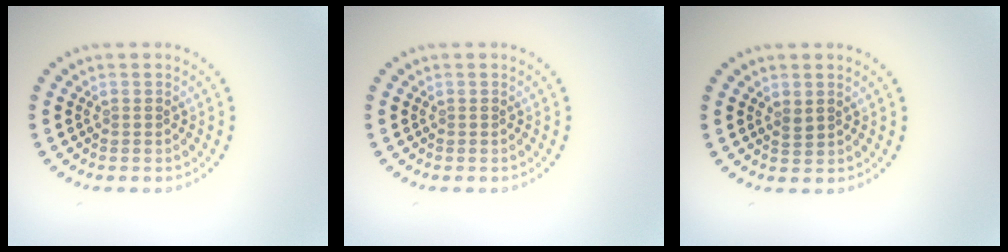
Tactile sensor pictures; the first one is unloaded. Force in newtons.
{"total": 0.0}
{"total": 0.8, "press": 0.7, "slide": 0.4}